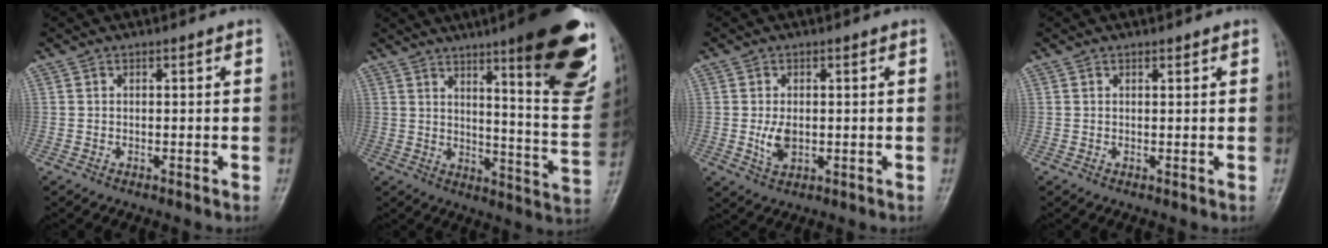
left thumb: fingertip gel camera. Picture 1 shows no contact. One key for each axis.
{"total": 23.4, "fx": 12.9, "fy": 4.3, "fz": 19.1, "tx": -0.221, "ty": -0.067, "tz": 0.179}
{"total": 4.0, "fx": -0.2, "fy": 2.5, "fz": 3.1, "tx": -0.056, "ty": -0.007, "tz": 0.002}
{"total": 0.6, "fx": 0.5, "fy": 0.3, "fz": 0.3, "tx": -0.007, "ty": -0.004, "tz": 0.007}